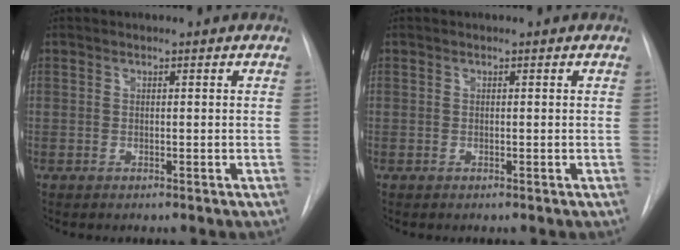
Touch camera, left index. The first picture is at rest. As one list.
[{"total": 0.0}]